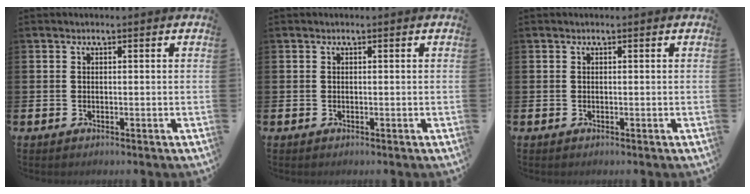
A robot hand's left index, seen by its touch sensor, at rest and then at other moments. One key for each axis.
{"total": 0.0}
{"total": 0.0}